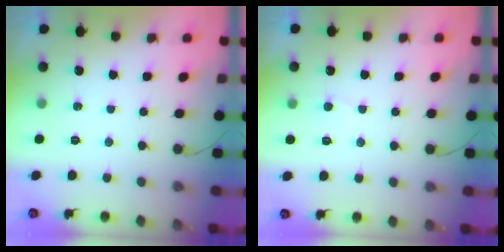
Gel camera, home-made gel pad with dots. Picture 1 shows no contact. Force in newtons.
{"total": 2.5, "press": 2.5, "slide": 0.1}